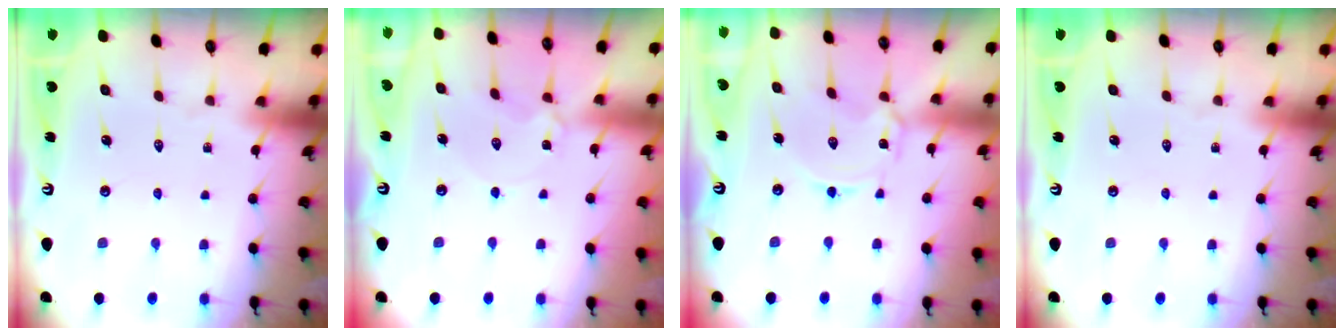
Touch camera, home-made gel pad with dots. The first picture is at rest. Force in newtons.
{"total": 2.3, "press": 2.3, "slide": 0.3}
{"total": 1.8, "press": 1.7, "slide": 0.1}
{"total": 0.0}